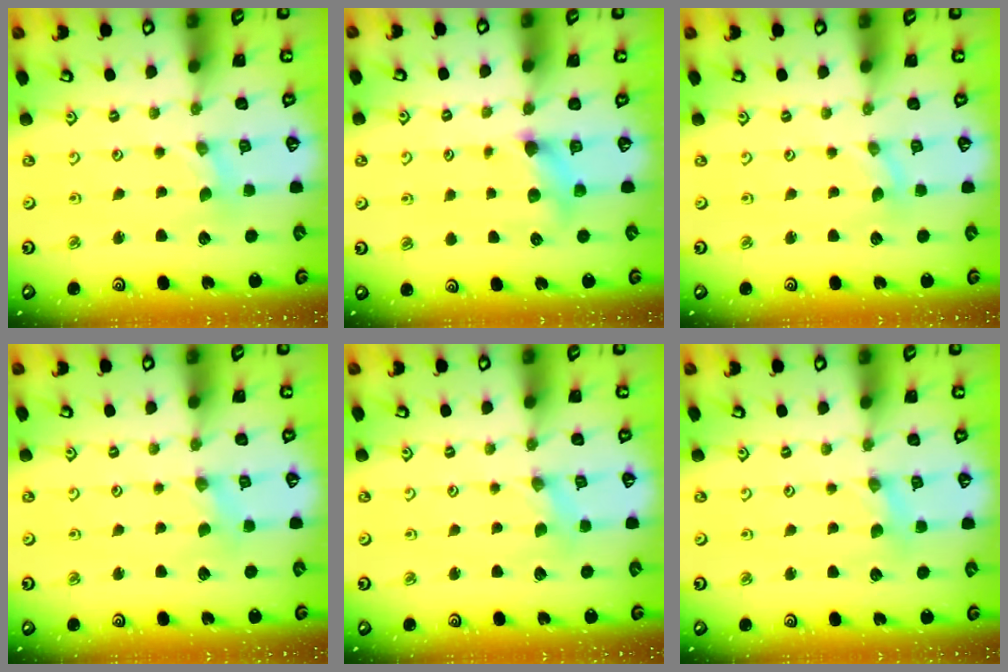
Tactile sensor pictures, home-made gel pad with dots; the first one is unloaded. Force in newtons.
{"total": 5.9, "press": 5.9, "slide": 0.7}
{"total": 0.0}
{"total": 0.9, "press": 0.9, "slide": 0.2}
{"total": 0.0}
{"total": 1.6, "press": 1.6, "slide": 0.3}